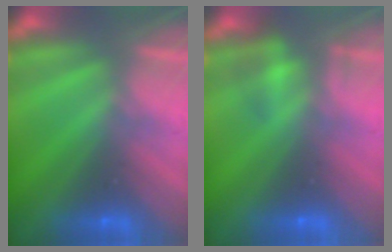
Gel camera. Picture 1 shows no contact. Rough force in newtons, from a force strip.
{"total": 2.1}